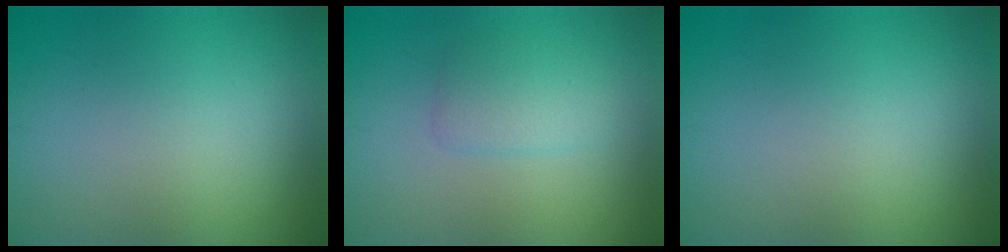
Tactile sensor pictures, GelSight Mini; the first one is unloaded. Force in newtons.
{"total": 1.9, "press": 1.9, "slide": 0.1}
{"total": 0.0}